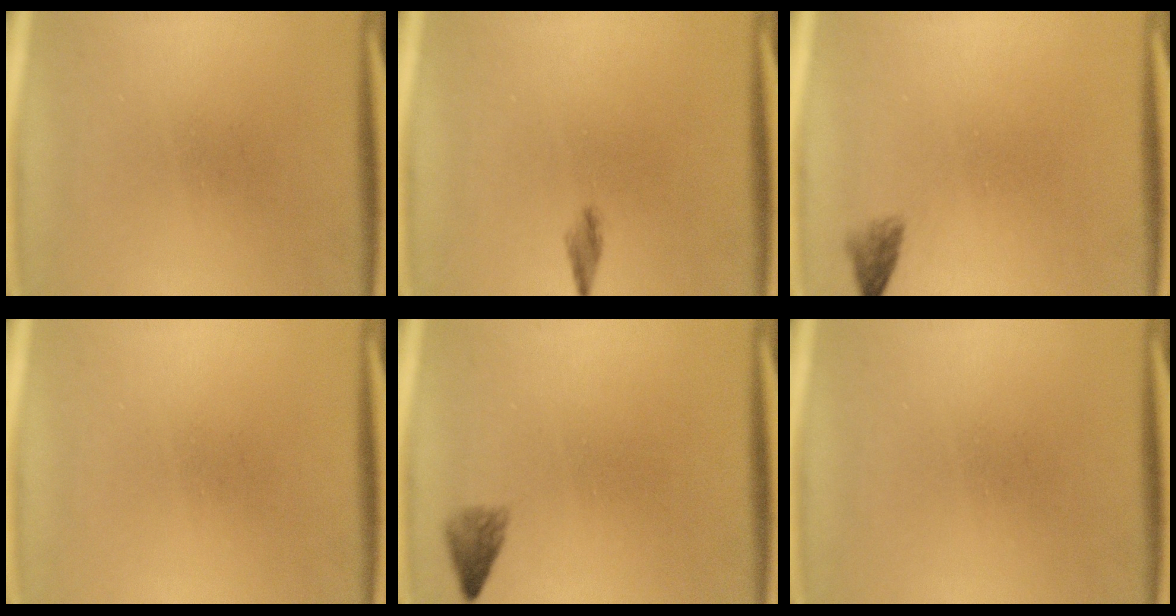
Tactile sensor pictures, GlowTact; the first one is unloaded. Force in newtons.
{"total": 1.3}
{"total": 1.5}
{"total": 0.0}
{"total": 1.8}
{"total": 0.0}